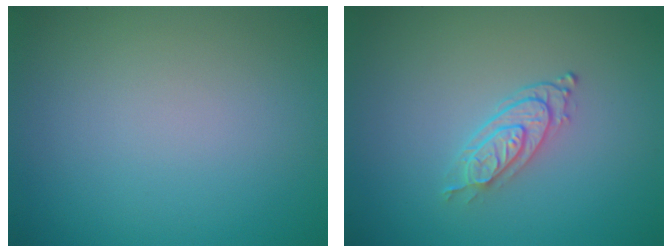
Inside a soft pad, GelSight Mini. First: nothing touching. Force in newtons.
{"total": 2.8, "press": 2.2, "slide": 1.7}